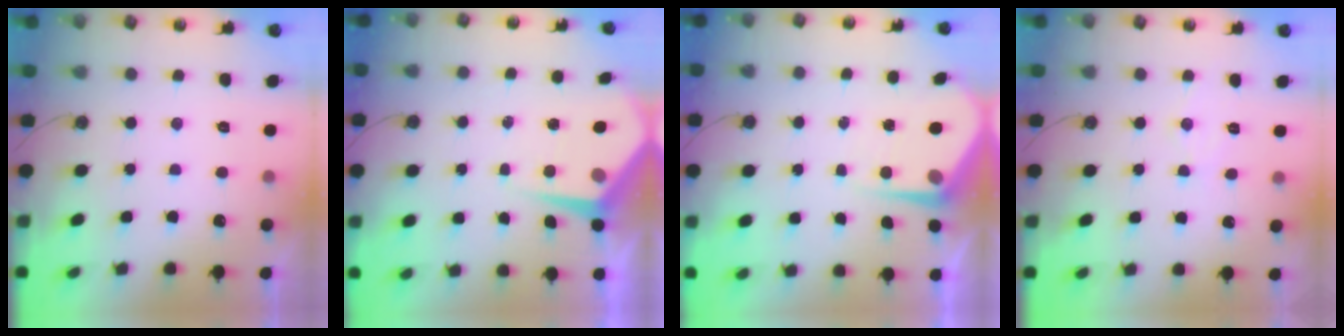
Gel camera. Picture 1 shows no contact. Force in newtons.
{"total": 5.3, "press": 5.3, "slide": 0.1}
{"total": 6.5, "press": 6.4, "slide": 0.6}
{"total": 5.9, "press": 5.9, "slide": 0.5}